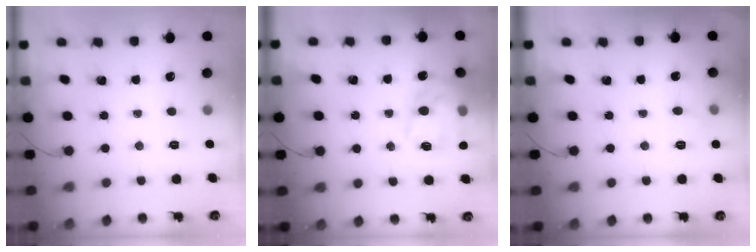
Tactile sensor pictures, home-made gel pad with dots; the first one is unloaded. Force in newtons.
{"total": 15.9, "press": 15.6, "slide": 3.2}
{"total": 6.3, "press": 6.1, "slide": 1.6}